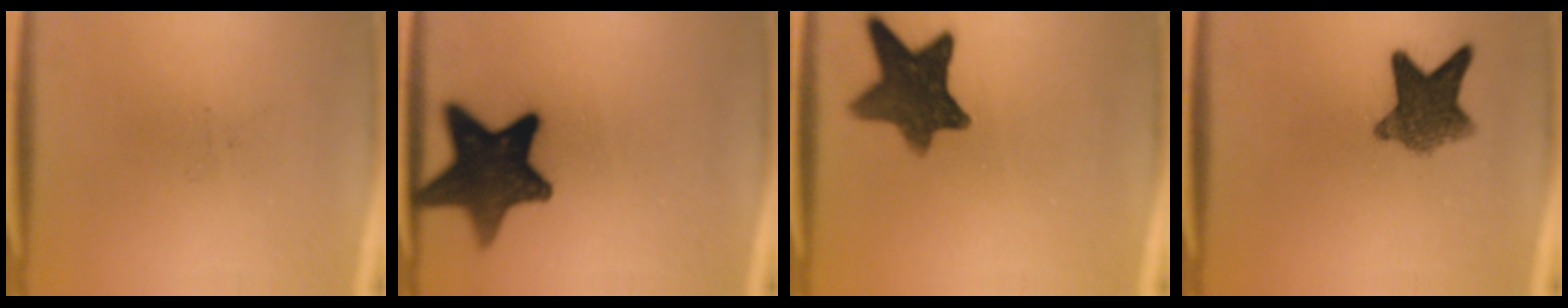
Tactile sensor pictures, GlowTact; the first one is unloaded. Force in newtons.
{"total": 14.8}
{"total": 10.8}
{"total": 8.1}